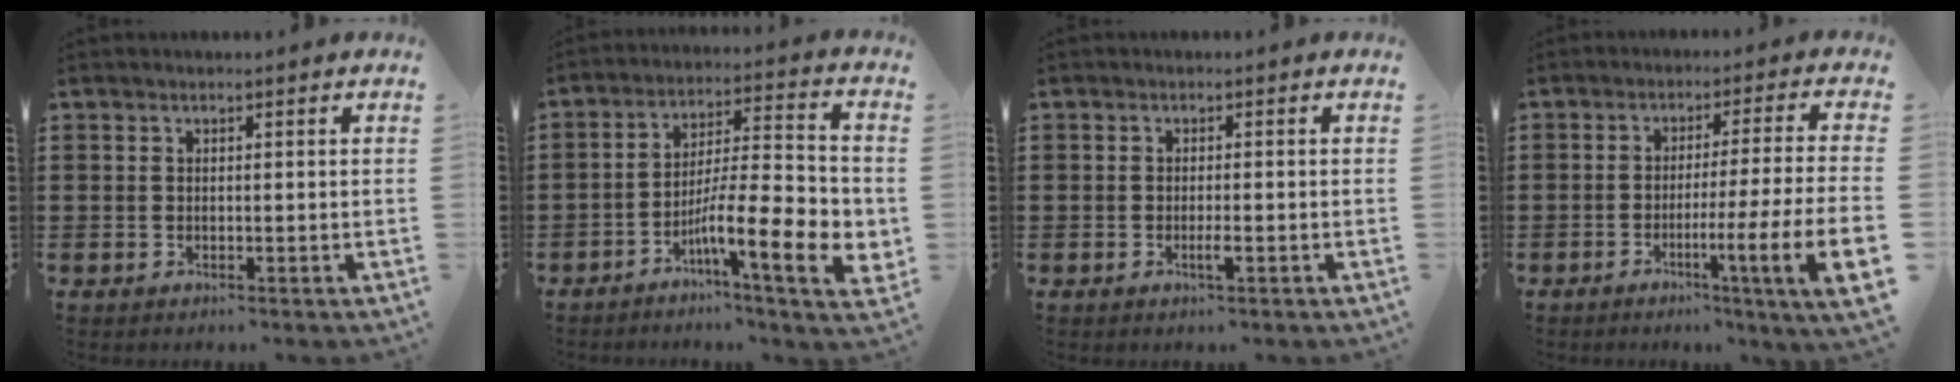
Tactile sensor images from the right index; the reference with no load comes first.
{"total": 12.6, "force": [-4.8, 2.5, 11.4], "torque": [-0.194, -0.012, -0.085]}
{"total": 1.7, "force": [-0.8, 0.2, 1.5], "torque": [-0.033, -0.004, -0.016]}
{"total": 6.3, "force": [-2.5, -0.7, 5.8], "torque": [-0.100, -0.022, -0.053]}